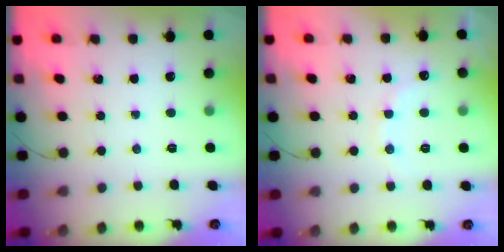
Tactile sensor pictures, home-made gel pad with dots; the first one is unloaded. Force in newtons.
{"total": 7.7, "press": 7.5, "slide": 1.6}